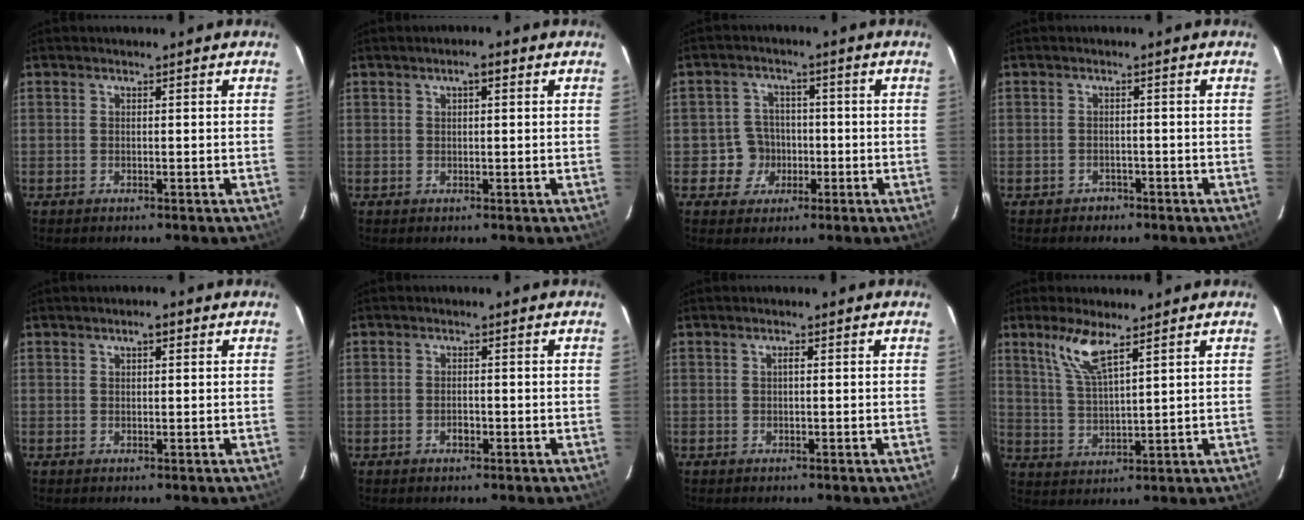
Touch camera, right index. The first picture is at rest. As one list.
[{"total": 2.0, "force": [0.9, 0.8, 1.7], "torque": [-0.029, 0.010, 0.014]}, {"total": 5.6, "force": [-1.5, 5.4, 0.2], "torque": [-0.001, 0.020, -0.019]}, {"total": 2.3, "force": [-1.5, 1.7, 0.1], "torque": [-0.005, 0.008, -0.019]}, {"total": 1.9, "force": [0.9, 0.9, 1.4], "torque": [-0.022, 0.009, 0.014]}, {"total": 1.6, "force": [-0.8, 0.9, 1.0], "torque": [-0.018, 0.003, -0.012]}, {"total": 0.7, "force": [0.1, 0.3, 0.6], "torque": [-0.010, 0.004, 0.001]}, {"total": 7.5, "force": [4.9, 1.6, 5.4], "torque": [-0.115, 0.000, 0.105]}]